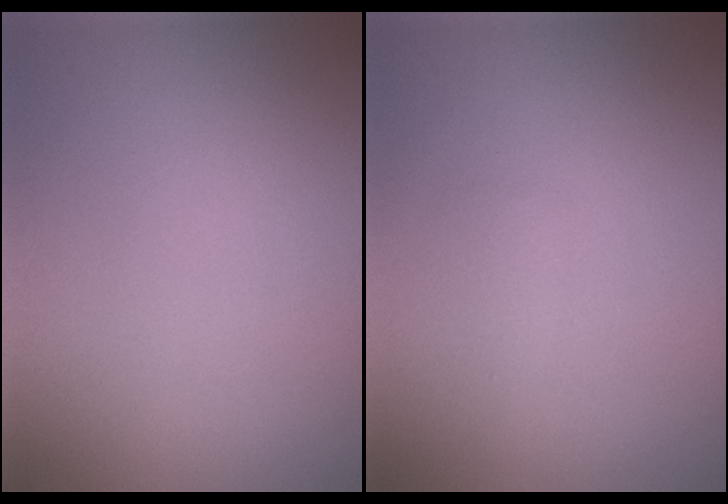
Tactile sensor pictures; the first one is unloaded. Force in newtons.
{"total": 0.7, "press": 0.7, "slide": 0.1}